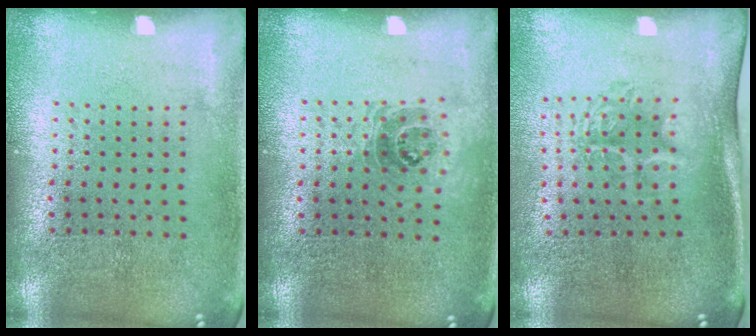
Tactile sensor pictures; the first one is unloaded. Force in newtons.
{"total": 1.1, "press": 0.9, "slide": 0.6}
{"total": 1.8, "press": 1.3, "slide": 1.3}